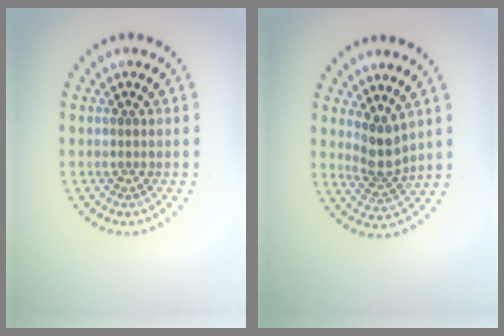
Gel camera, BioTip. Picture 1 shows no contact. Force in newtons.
{"total": 2.7, "press": 2.1, "slide": 1.7}